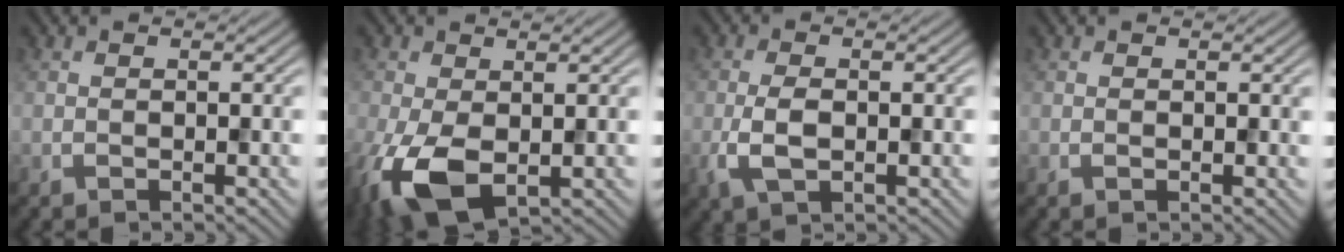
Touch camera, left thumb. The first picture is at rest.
{"total": 8.8, "force": [-2.5, 5.1, 6.7], "torque": [-0.173, -0.026, -0.045]}
{"total": 4.0, "force": [-0.8, 1.9, 3.4], "torque": [-0.083, -0.005, -0.017]}
{"total": 0.5, "force": [0.4, 0.2, 0.2], "torque": [0.000, 0.000, 0.007]}